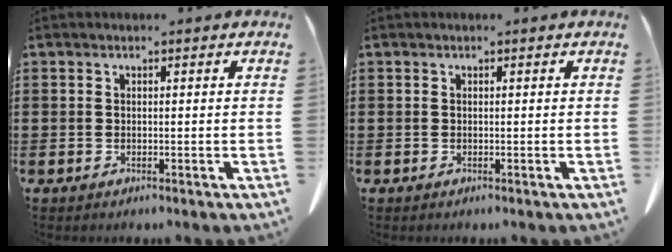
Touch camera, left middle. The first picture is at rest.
{"total": 0.0}